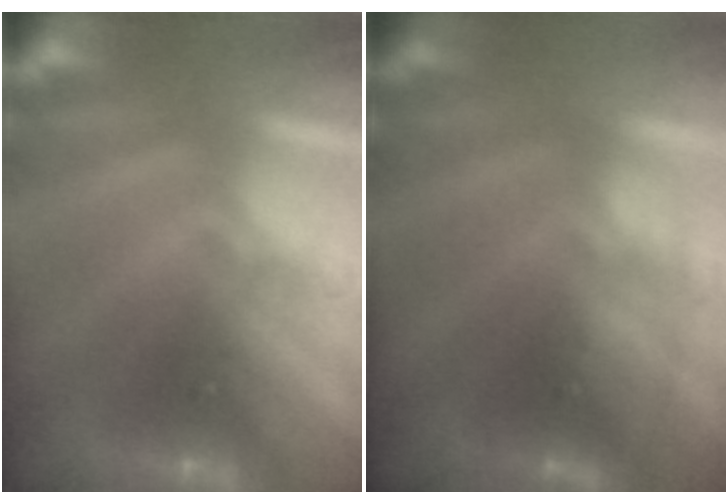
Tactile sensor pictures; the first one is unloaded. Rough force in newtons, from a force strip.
{"total": 3.6}